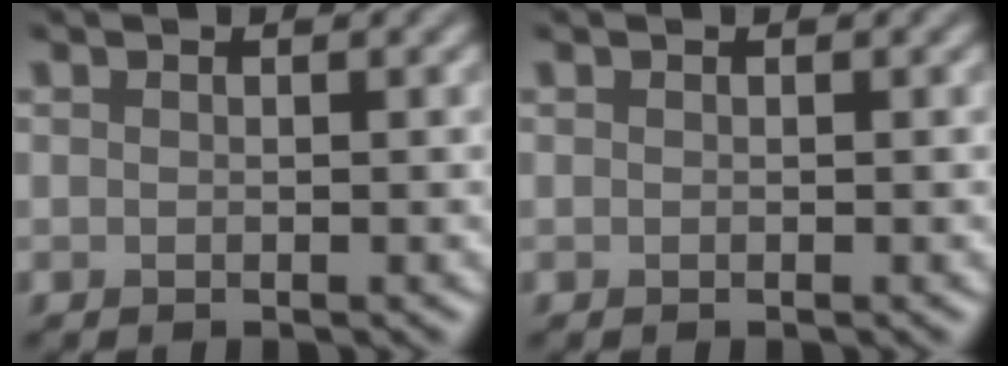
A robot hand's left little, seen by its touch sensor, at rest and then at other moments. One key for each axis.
{"total": 0.0}